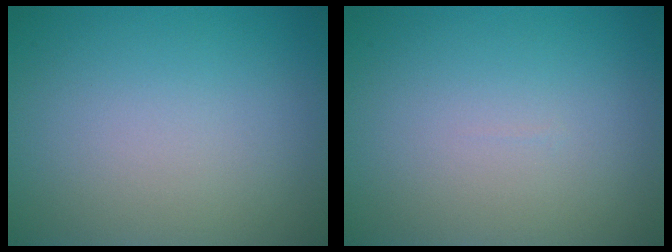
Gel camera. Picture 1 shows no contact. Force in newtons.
{"total": 0.0}